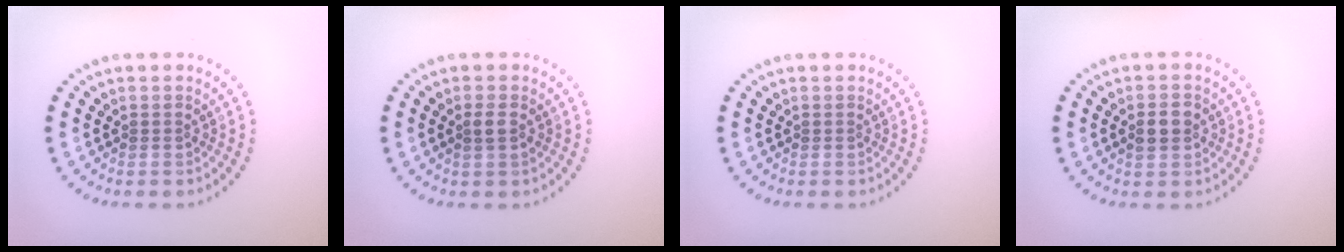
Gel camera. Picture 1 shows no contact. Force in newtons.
{"total": 1.1, "press": 1.0, "slide": 0.5}
{"total": 0.0}
{"total": 2.7, "press": 2.7, "slide": 0.2}